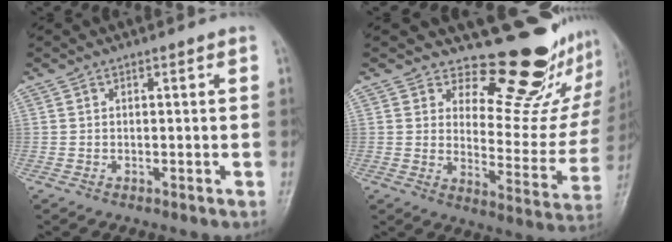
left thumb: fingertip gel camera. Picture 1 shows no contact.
{"total": 17.3, "force": [14.5, 6.4, 6.9], "torque": [-0.029, -0.144, 0.185]}